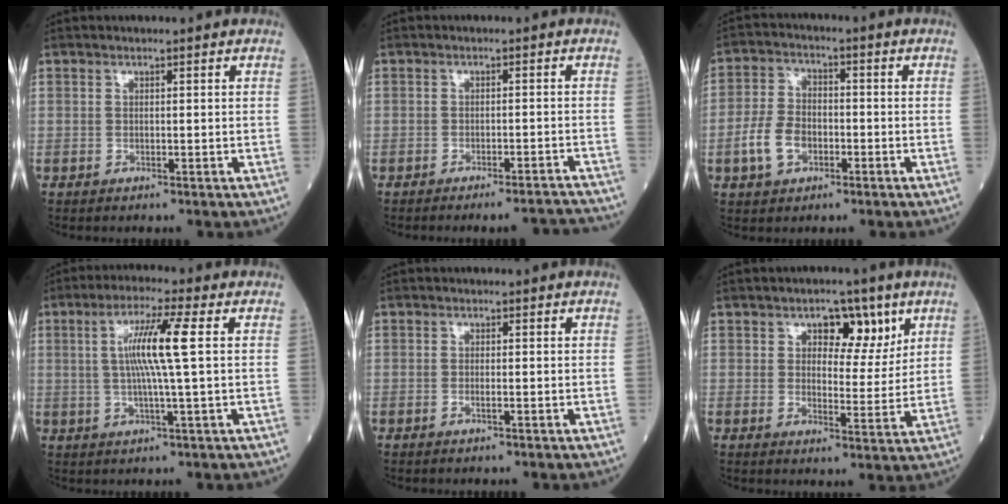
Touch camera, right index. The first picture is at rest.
{"total": 6.4, "force": [-6.3, -0.2, 1.3], "torque": [0.001, 0.003, -0.079]}
{"total": 6.8, "force": [-2.5, 4.3, 4.6], "torque": [-0.106, 0.011, -0.049]}
{"total": 8.4, "force": [1.4, -0.8, 8.2], "torque": [-0.159, 0.004, 0.026]}
{"total": 0.8, "force": [-0.4, -0.2, 0.7], "torque": [-0.014, -0.001, -0.008]}
{"total": 6.6, "force": [3.4, 3.5, 4.4], "torque": [-0.051, 0.003, 0.048]}